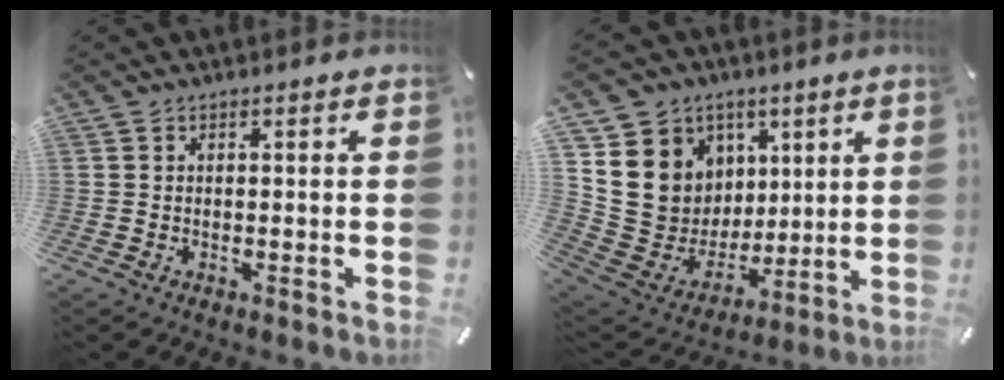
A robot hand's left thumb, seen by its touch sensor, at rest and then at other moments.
{"total": 14.8, "force": [4.3, 13.8, 3.3], "torque": [-0.051, -0.039, 0.104]}